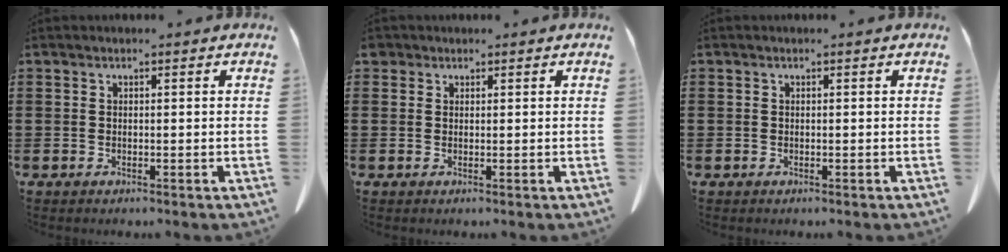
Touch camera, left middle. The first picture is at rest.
{"total": 1.1, "force": [0.7, 0.8, 0.2], "torque": [-0.008, 0.005, 0.014]}
{"total": 0.0}